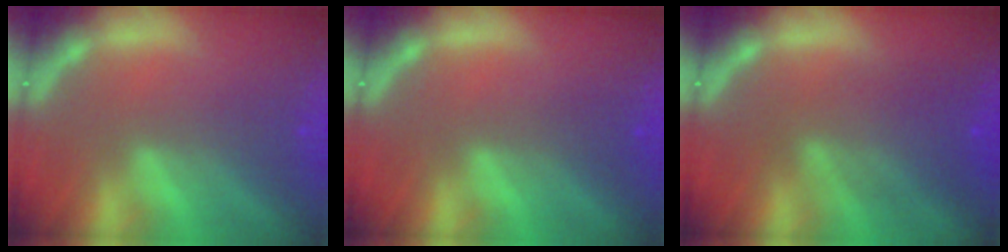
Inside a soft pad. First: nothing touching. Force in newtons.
{"total": 0.9}
{"total": 6.0}